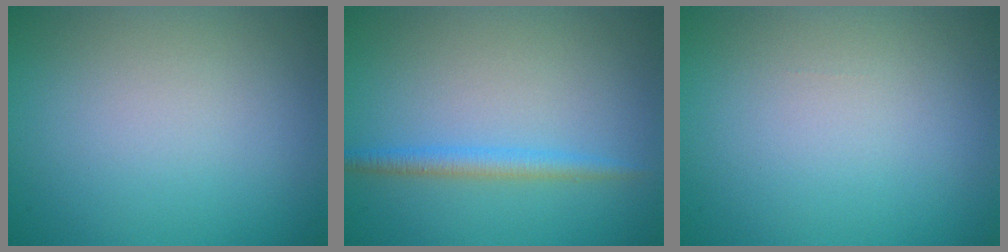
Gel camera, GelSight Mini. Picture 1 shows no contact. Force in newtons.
{"total": 1.9, "press": 1.9, "slide": 0.0}
{"total": 0.0}